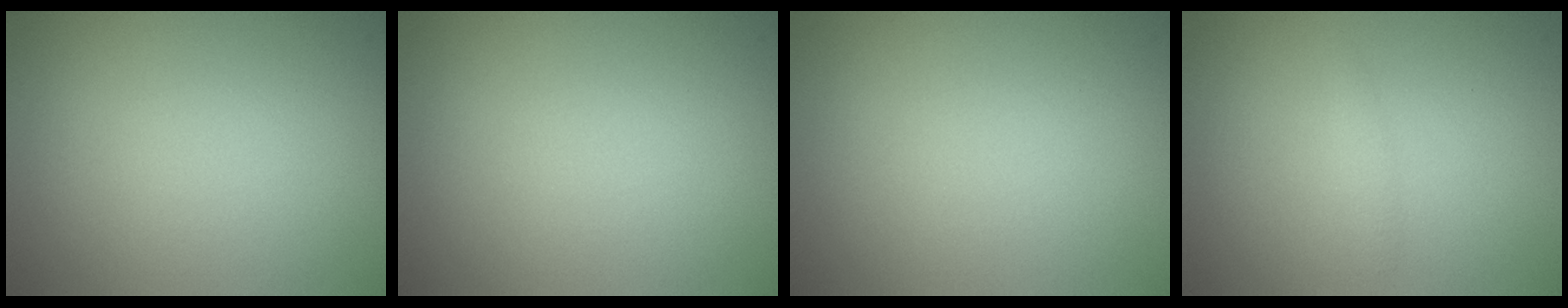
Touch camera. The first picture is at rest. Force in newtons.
{"total": 0.0}
{"total": 0.0}
{"total": 0.6, "press": 0.6, "slide": 0.0}